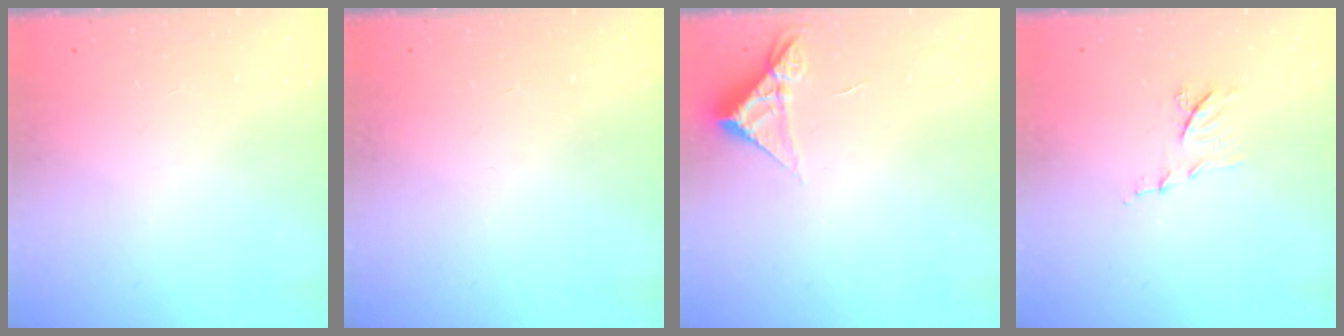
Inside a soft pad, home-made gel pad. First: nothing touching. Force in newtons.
{"total": 0.0}
{"total": 5.2, "press": 5.2, "slide": 0.3}
{"total": 6.9, "press": 6.9, "slide": 0.5}